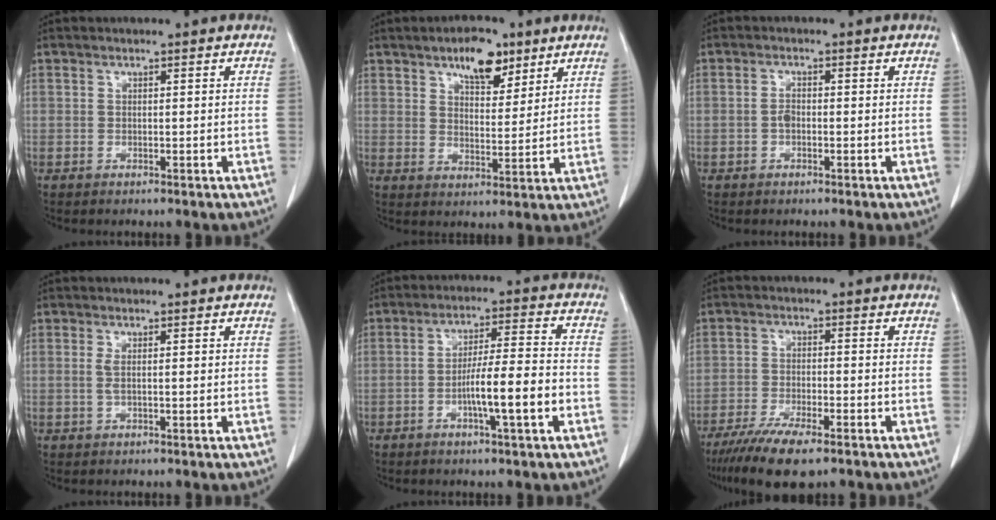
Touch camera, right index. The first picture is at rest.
{"total": 7.8, "force": [5.1, 3.3, 4.9], "torque": [-0.075, 0.005, 0.084]}
{"total": 1.4, "force": [-0.4, 0.7, 1.2], "torque": [-0.022, 0.004, -0.008]}
{"total": 1.7, "force": [0.2, 0.4, 1.6], "torque": [-0.035, 0.005, 0.005]}
{"total": 9.3, "force": [-3.1, 0.2, 8.7], "torque": [-0.146, 0.007, -0.053]}
{"total": 9.3, "force": [-6.7, 1.9, 6.2], "torque": [-0.105, -0.019, -0.108]}